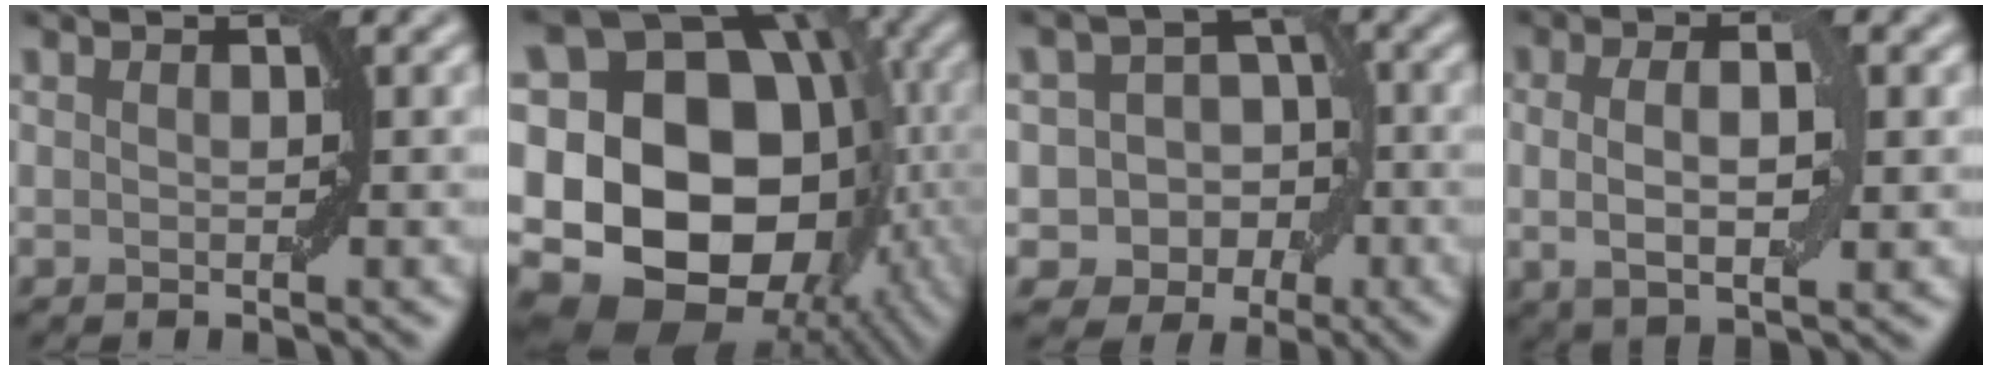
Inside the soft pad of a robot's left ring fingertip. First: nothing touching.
{"total": 22.3, "force": [-2.8, 17.9, 13.0], "torque": [-0.211, 0.020, -0.057]}
{"total": 8.7, "force": [-3.1, 7.6, 2.8], "torque": [-0.020, 0.010, -0.067]}
{"total": 4.8, "force": [0.4, 1.7, 4.5], "torque": [-0.079, 0.003, 0.003]}